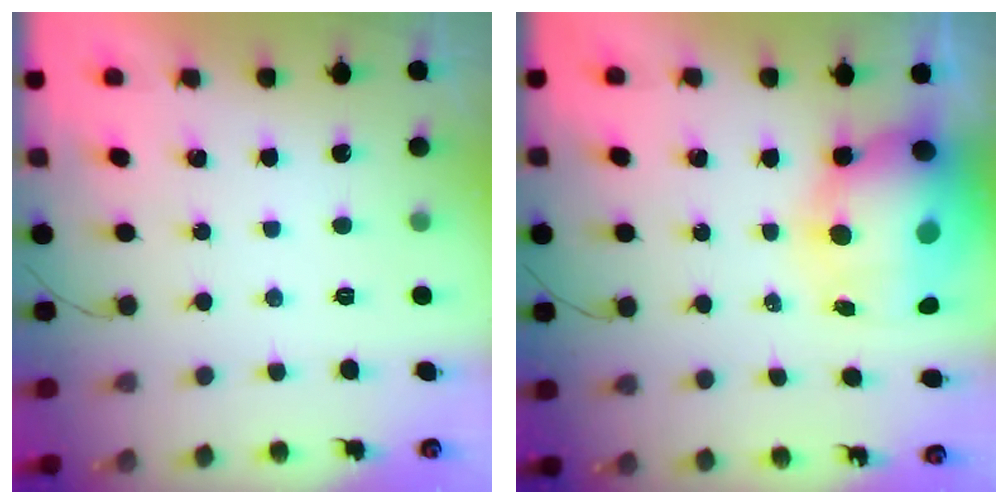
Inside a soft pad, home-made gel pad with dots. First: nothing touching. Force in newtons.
{"total": 15.7, "press": 15.3, "slide": 3.8}